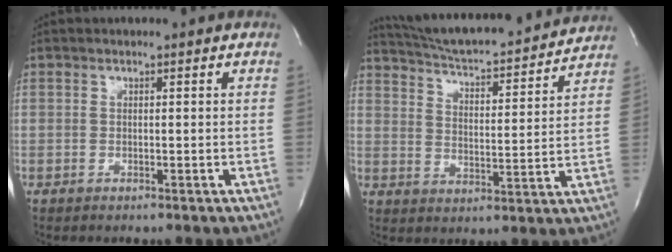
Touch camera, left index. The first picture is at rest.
{"total": 21.0, "force": [19.5, 2.6, 7.3], "torque": [-0.118, -0.005, 0.273]}